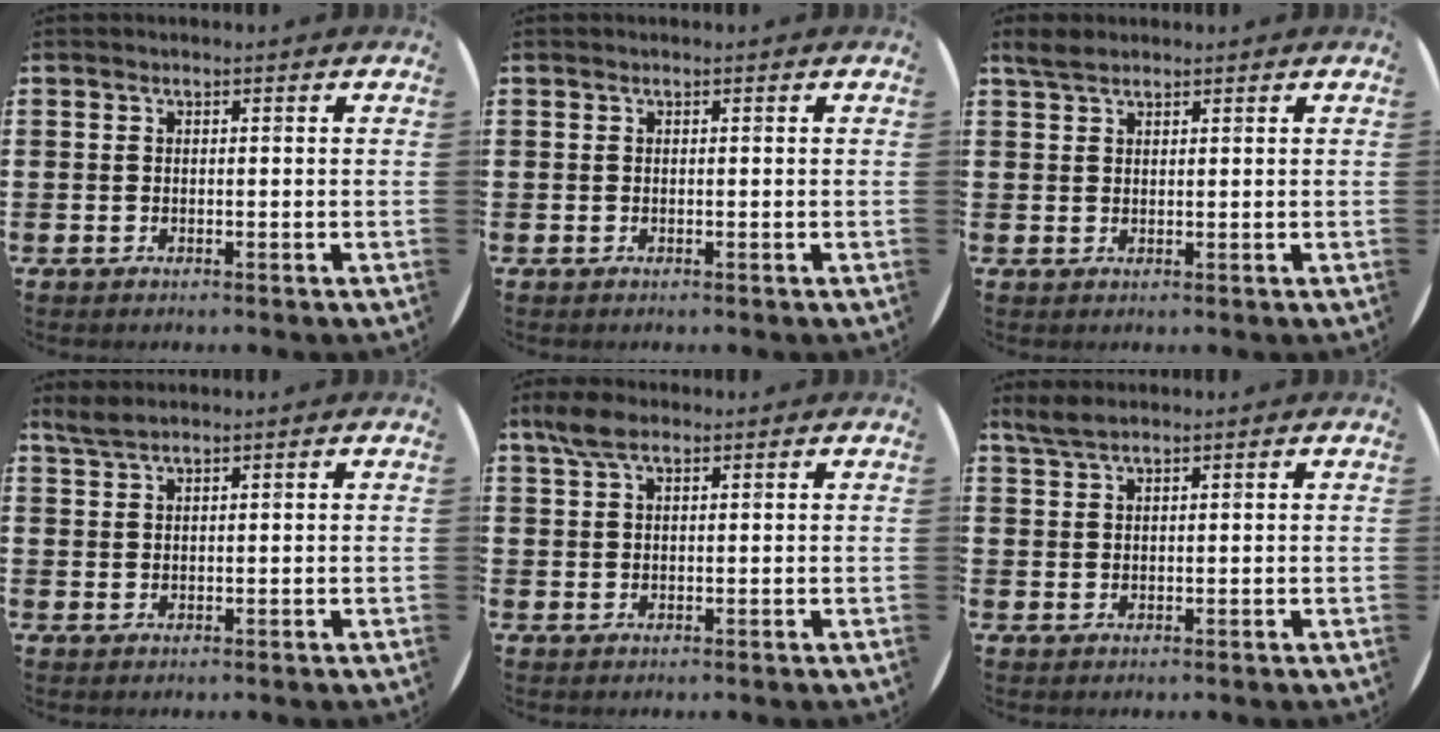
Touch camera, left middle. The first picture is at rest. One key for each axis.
{"total": 0.0}
{"total": 2.2, "fx": 1.9, "fy": 0.8, "fz": 0.8, "tx": -0.012, "ty": 0.003, "tz": 0.034}
{"total": 2.0, "fx": 1.8, "fy": 0.3, "fz": 0.9, "tx": -0.021, "ty": 0.003, "tz": 0.033}
{"total": 3.5, "fx": 2.2, "fy": 1.5, "fz": 2.2, "tx": -0.049, "ty": 0.007, "tz": 0.041}
{"total": 2.4, "fx": 2.0, "fy": 0.4, "fz": 1.2, "tx": -0.027, "ty": 0.003, "tz": 0.037}